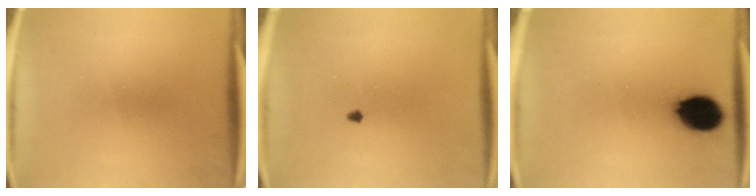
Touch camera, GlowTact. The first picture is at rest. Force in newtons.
{"total": 0.7}
{"total": 11.2}